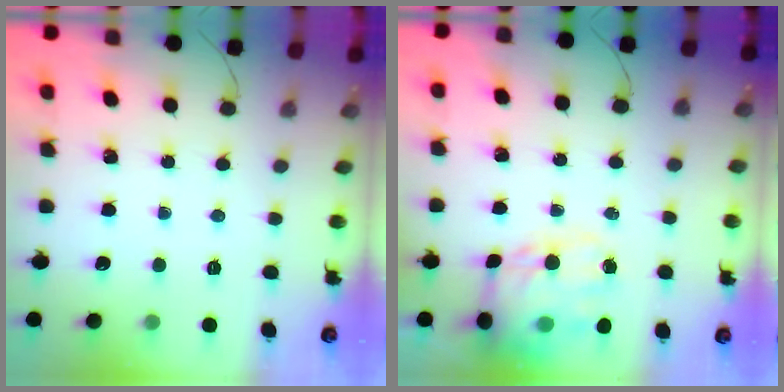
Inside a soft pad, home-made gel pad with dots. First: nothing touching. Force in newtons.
{"total": 17.0, "press": 16.5, "slide": 3.9}